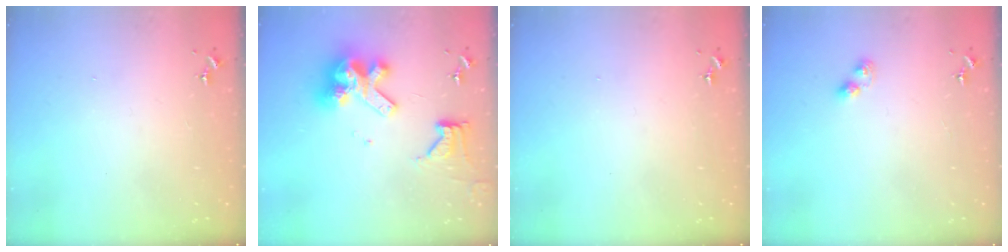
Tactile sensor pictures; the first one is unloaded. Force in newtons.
{"total": 15.9, "press": 15.7, "slide": 2.0}
{"total": 0.0}
{"total": 2.8, "press": 2.7, "slide": 0.4}